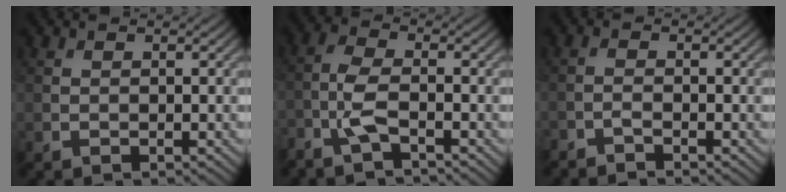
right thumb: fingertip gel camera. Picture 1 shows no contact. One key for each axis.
{"total": 4.1, "fx": -2.4, "fy": 1.3, "fz": 3.0, "tx": -0.074, "ty": 0.002, "tz": -0.062}
{"total": 1.7, "fx": -1.6, "fy": 0.2, "fz": 0.6, "tx": -0.016, "ty": -0.003, "tz": -0.040}